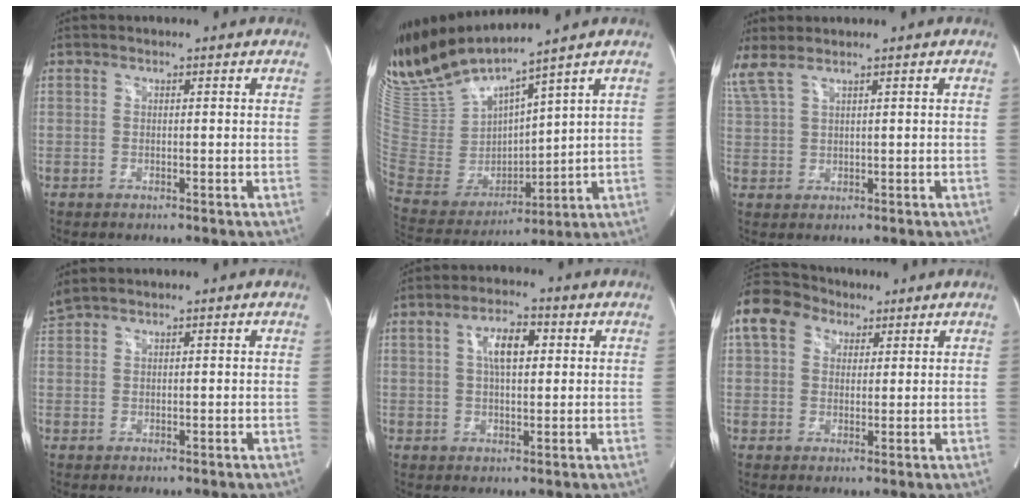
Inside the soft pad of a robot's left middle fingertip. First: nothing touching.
{"total": 13.7, "force": [12.3, -0.7, 5.9], "torque": [-0.134, -0.013, 0.258]}
{"total": 4.0, "force": [3.4, 0.5, 2.2], "torque": [-0.070, 0.015, 0.083]}
{"total": 2.0, "force": [1.9, -0.1, 0.7], "torque": [-0.023, 0.018, 0.045]}
{"total": 5.9, "force": [1.5, 2.3, 5.2], "torque": [-0.098, 0.013, 0.026]}
{"total": 10.7, "force": [5.6, 7.8, 4.7], "torque": [-0.113, 0.048, 0.099]}